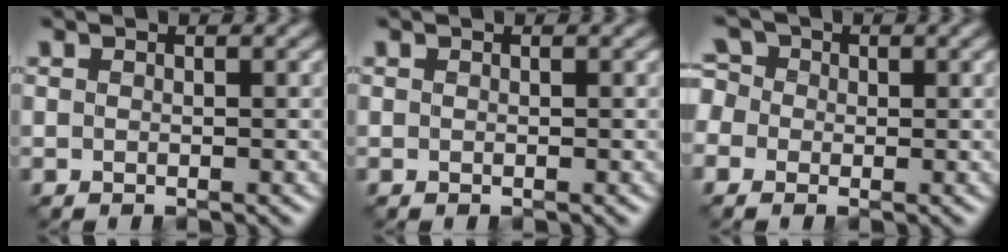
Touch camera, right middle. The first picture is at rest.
{"total": 0.0}
{"total": 4.0, "force": [0.4, 3.6, 1.8], "torque": [-0.048, 0.027, -0.022]}